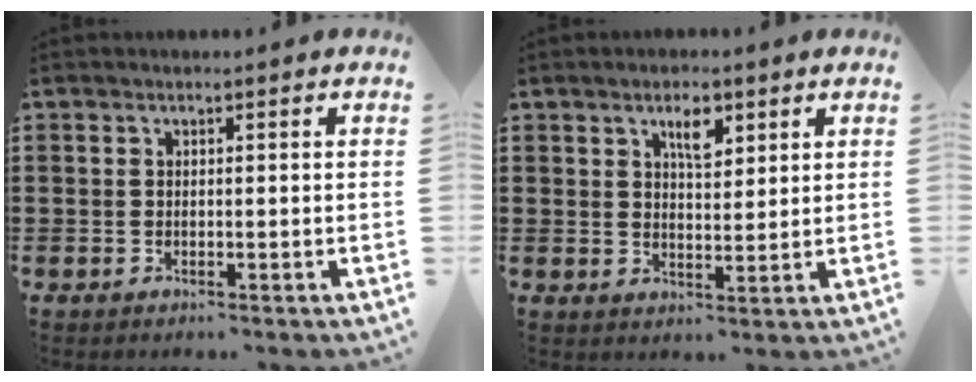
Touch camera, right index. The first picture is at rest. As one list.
[{"total": 4.1, "force": [2.5, 1.6, 2.9], "torque": [-0.048, 0.000, 0.039]}]